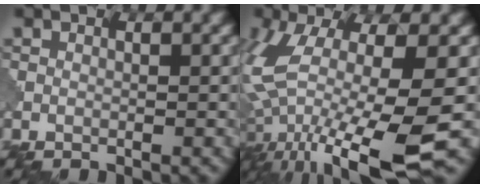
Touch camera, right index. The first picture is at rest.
{"total": 13.7, "force": [-3.2, 4.5, 12.5], "torque": [-0.289, -0.022, -0.033]}